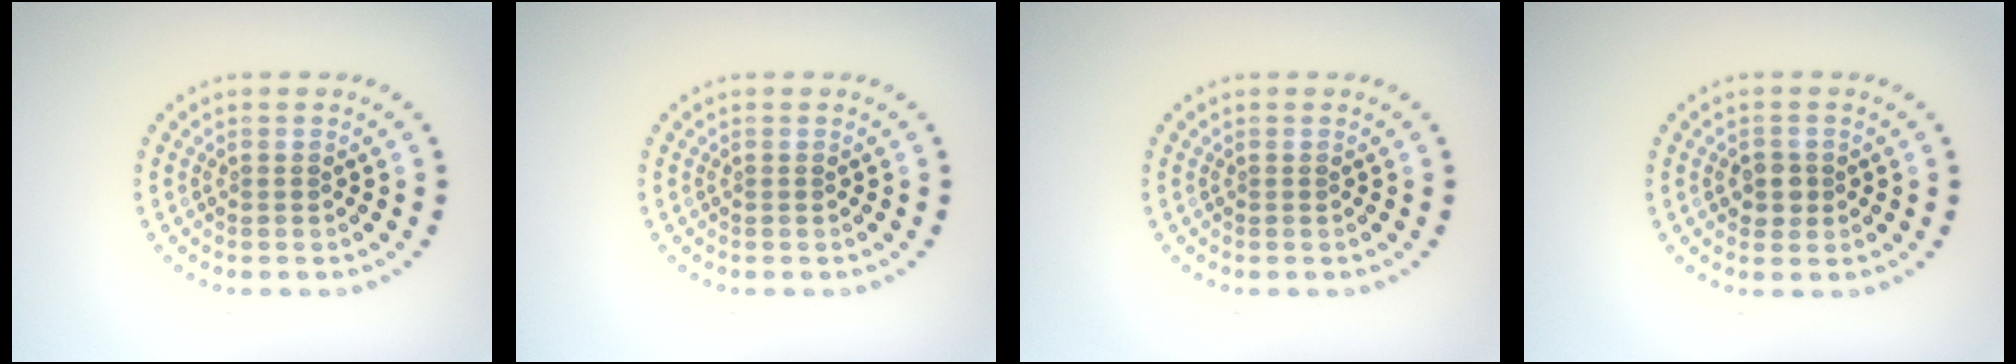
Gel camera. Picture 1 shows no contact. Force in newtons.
{"total": 0.0}
{"total": 0.0}
{"total": 1.6, "press": 1.6, "slide": 0.5}